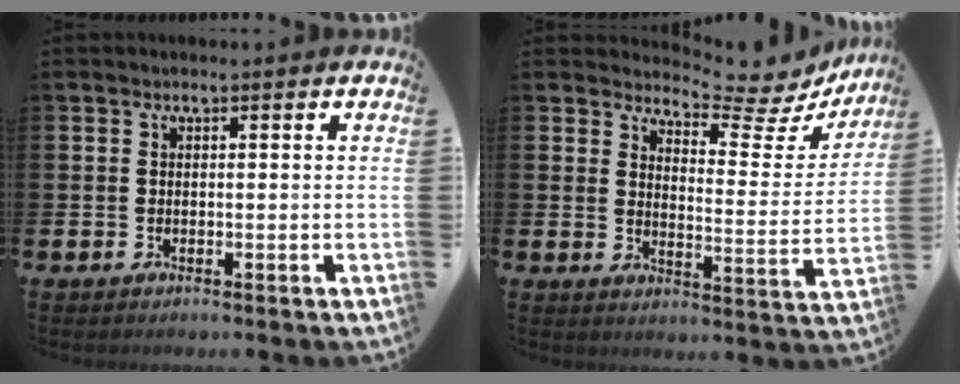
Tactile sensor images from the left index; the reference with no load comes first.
{"total": 6.4, "force": [6.1, 1.1, 1.4], "torque": [-0.023, -0.063, 0.097]}